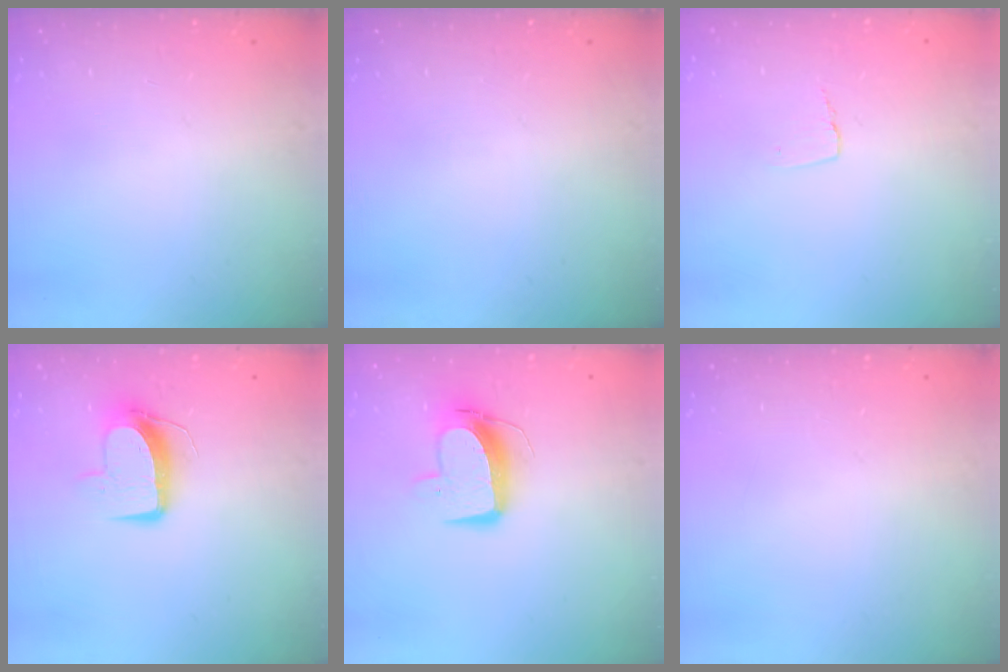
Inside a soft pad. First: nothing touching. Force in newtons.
{"total": 0.0}
{"total": 4.1, "press": 4.1, "slide": 0.2}
{"total": 8.9, "press": 8.9, "slide": 0.7}
{"total": 11.1, "press": 11.0, "slide": 1.2}
{"total": 0.0}